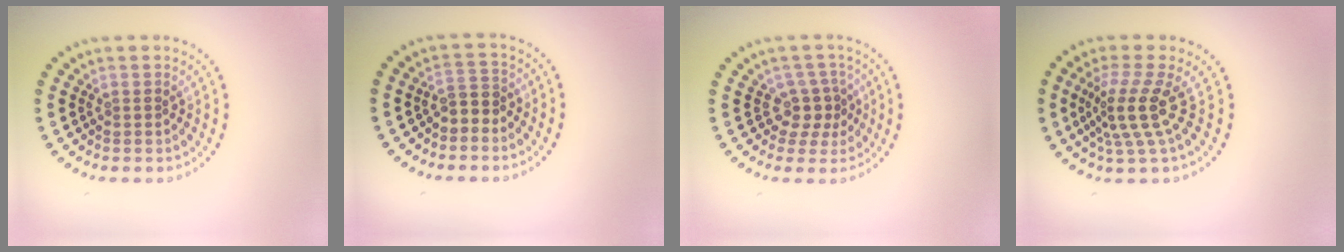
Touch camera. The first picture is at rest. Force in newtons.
{"total": 1.8, "press": 1.5, "slide": 0.9}
{"total": 2.5, "press": 1.8, "slide": 1.7}
{"total": 3.9, "press": 2.8, "slide": 2.8}